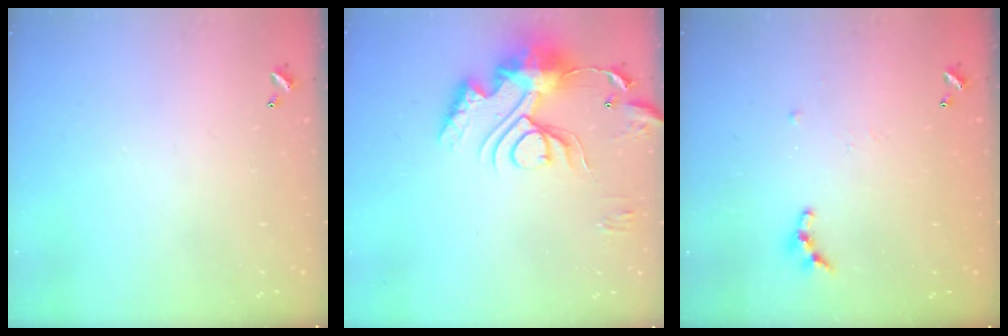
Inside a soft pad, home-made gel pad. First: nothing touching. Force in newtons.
{"total": 15.8, "press": 15.7, "slide": 1.4}
{"total": 6.2, "press": 6.2, "slide": 0.7}